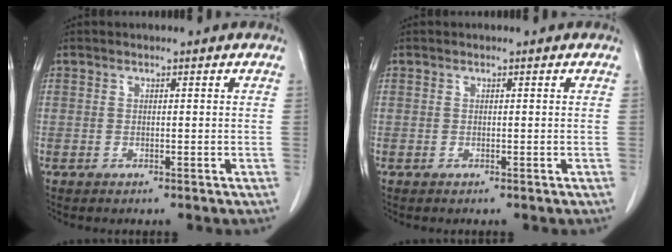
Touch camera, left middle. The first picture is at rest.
{"total": 0.0}